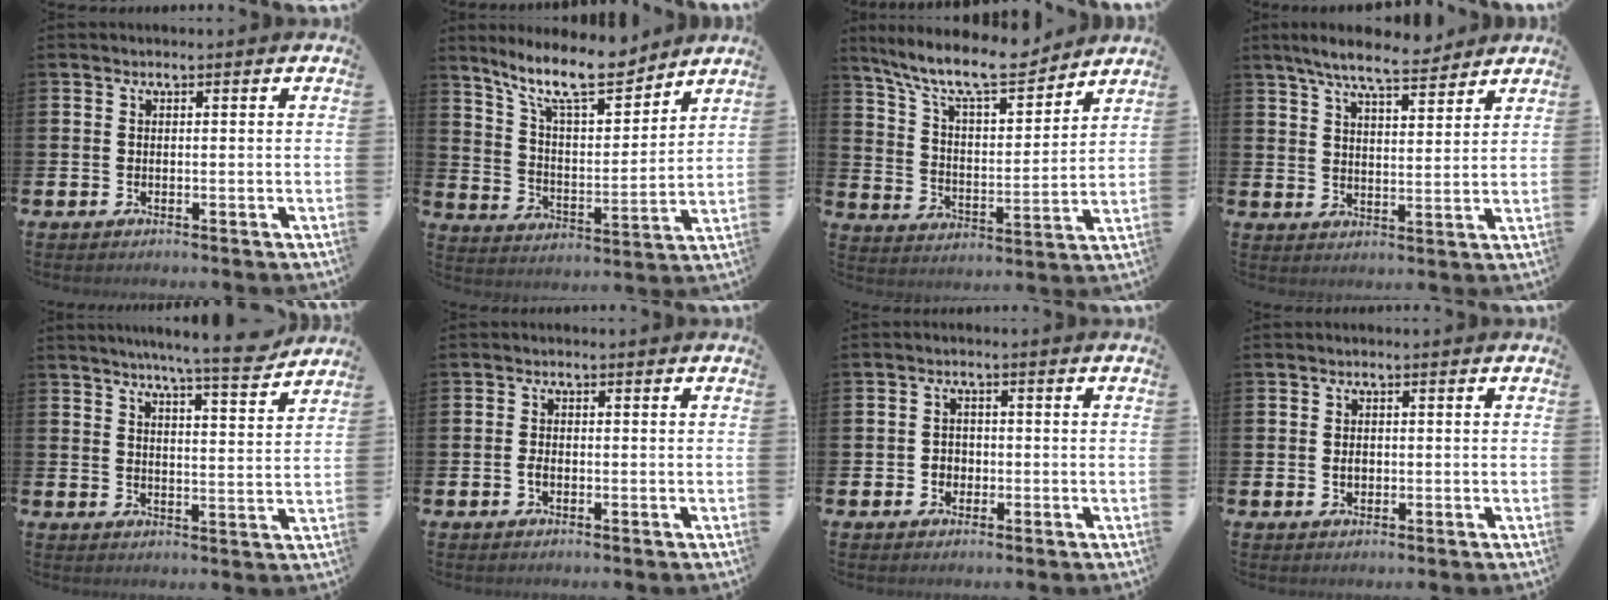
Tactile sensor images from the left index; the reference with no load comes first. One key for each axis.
{"total": 12.0, "fx": 10.1, "fy": 2.8, "fz": 5.8, "tx": -0.133, "ty": -0.051, "tz": 0.180}
{"total": 11.5, "fx": 10.2, "fy": 2.4, "fz": 4.8, "tx": -0.118, "ty": -0.064, "tz": 0.178}
{"total": 7.5, "fx": 6.8, "fy": 1.2, "fz": 2.9, "tx": -0.062, "ty": -0.026, "tz": 0.121}
{"total": 7.5, "fx": 6.9, "fy": -0.2, "fz": 2.9, "tx": -0.055, "ty": -0.037, "tz": 0.119}
{"total": 1.4, "fx": -0.5, "fy": 0.9, "fz": 1.0, "tx": -0.019, "ty": 0.003, "tz": -0.012}
{"total": 1.9, "fx": -0.6, "fy": 1.8, "fz": 0.5, "tx": -0.005, "ty": 0.003, "tz": -0.016}
{"total": 1.2, "fx": -0.1, "fy": 0.9, "fz": 0.8, "tx": -0.009, "ty": 0.005, "tz": -0.006}